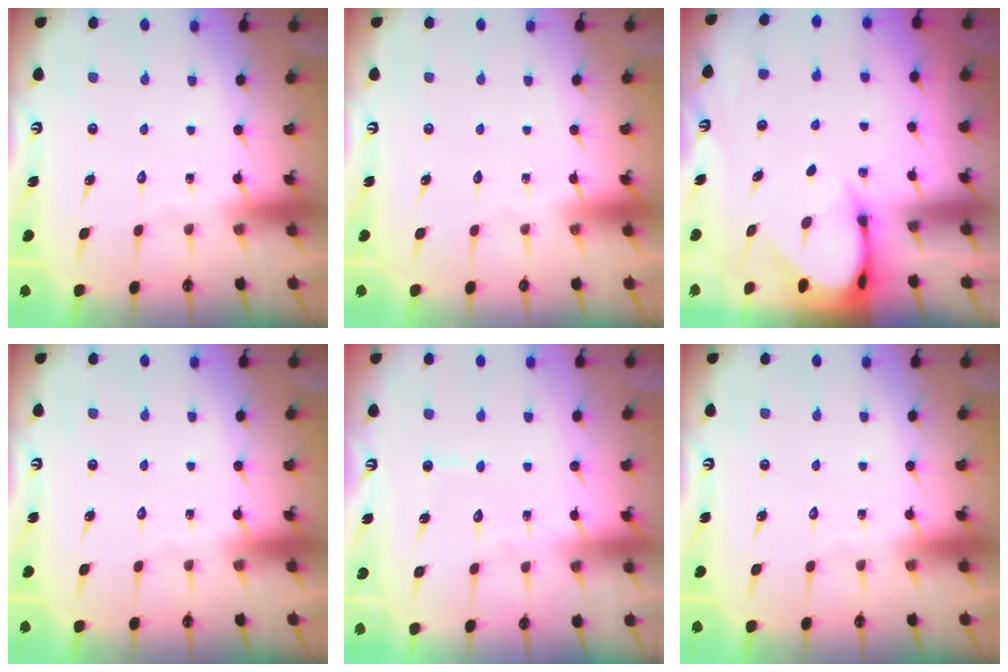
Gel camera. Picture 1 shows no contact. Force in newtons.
{"total": 0.0}
{"total": 3.5, "press": 3.5, "slide": 0.3}
{"total": 0.0}
{"total": 4.6, "press": 4.6, "slide": 0.2}
{"total": 0.0}